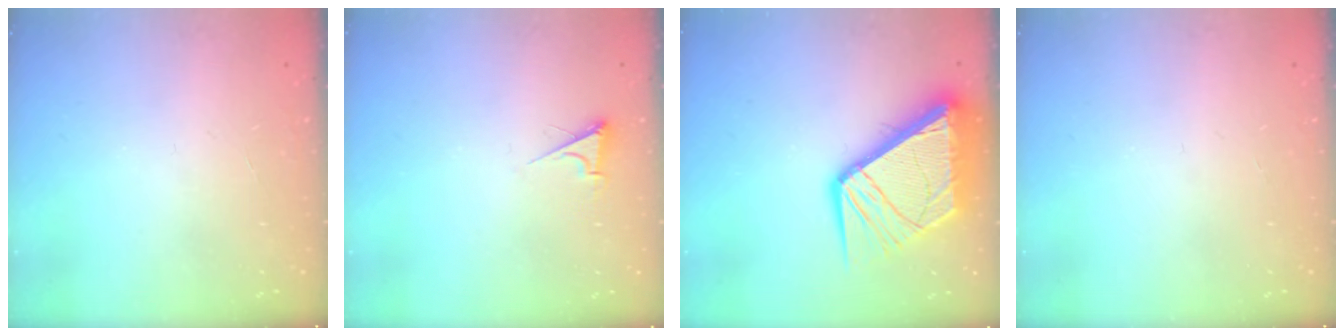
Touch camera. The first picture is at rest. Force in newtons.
{"total": 3.4, "press": 3.4, "slide": 0.4}
{"total": 20.5, "press": 20.4, "slide": 2.4}
{"total": 0.0}